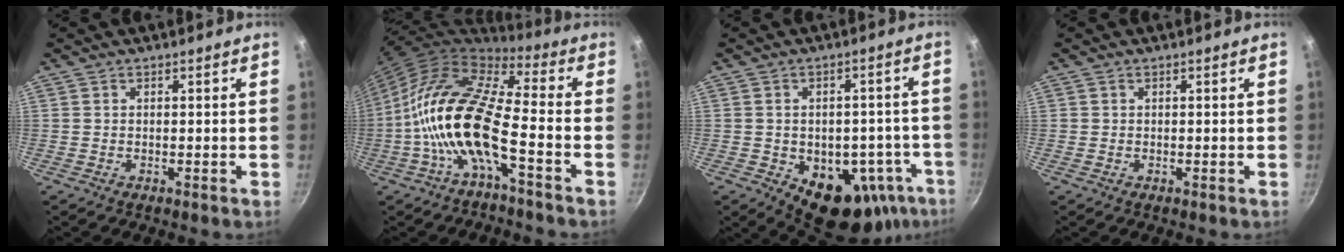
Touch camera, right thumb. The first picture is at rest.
{"total": 16.7, "force": [-4.7, 5.6, 15.0], "torque": [-0.283, 0.043, -0.107]}
{"total": 16.8, "force": [-6.9, 11.2, 10.4], "torque": [-0.081, 0.024, -0.071]}
{"total": 0.0}